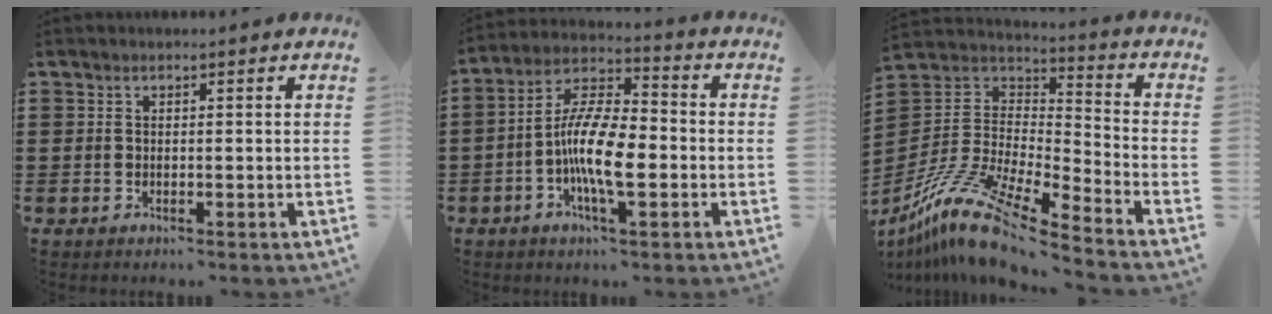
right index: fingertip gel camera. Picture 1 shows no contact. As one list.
[{"total": 10.9, "force": [-2.6, 3.7, 9.9], "torque": [-0.207, -0.006, -0.051]}, {"total": 13.0, "force": [-9.9, 2.2, 8.1], "torque": [-0.193, 0.007, -0.202]}]